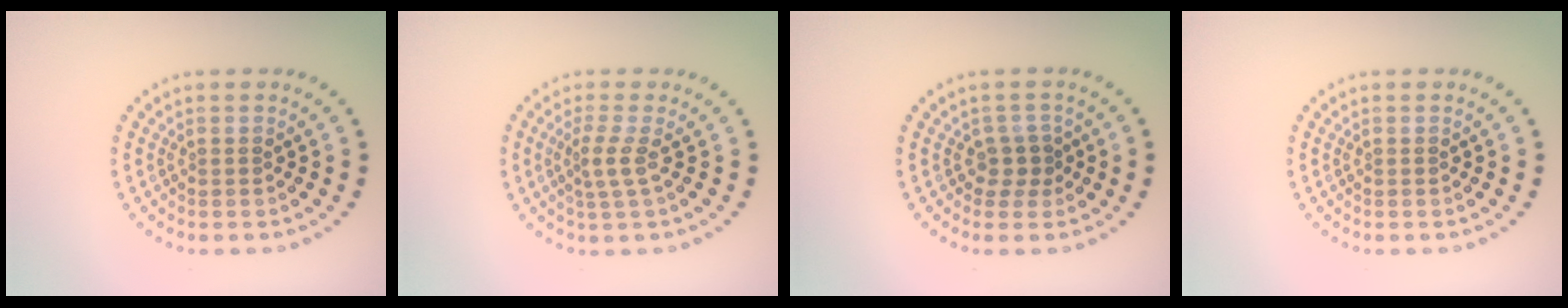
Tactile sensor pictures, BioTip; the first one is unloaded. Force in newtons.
{"total": 2.1, "press": 1.4, "slide": 1.5}
{"total": 1.8, "press": 1.5, "slide": 1.0}
{"total": 0.0}